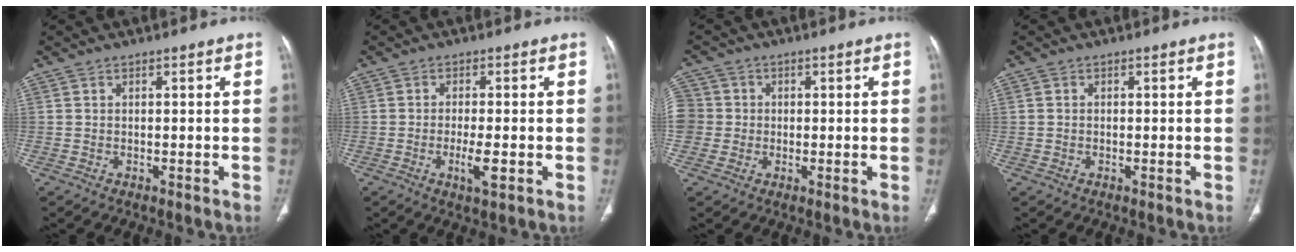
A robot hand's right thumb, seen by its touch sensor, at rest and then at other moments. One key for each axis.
{"total": 4.2, "fx": -1.2, "fy": 1.0, "fz": 3.9, "tx": -0.076, "ty": -0.006, "tz": -0.021}
{"total": 9.2, "fx": 0.1, "fy": 8.8, "fz": 2.9, "tx": -0.079, "ty": 0.028, "tz": 0.006}
{"total": 0.5, "fx": -0.1, "fy": 0.5, "fz": 0.1, "tx": -0.002, "ty": 0.002, "tz": 0.000}